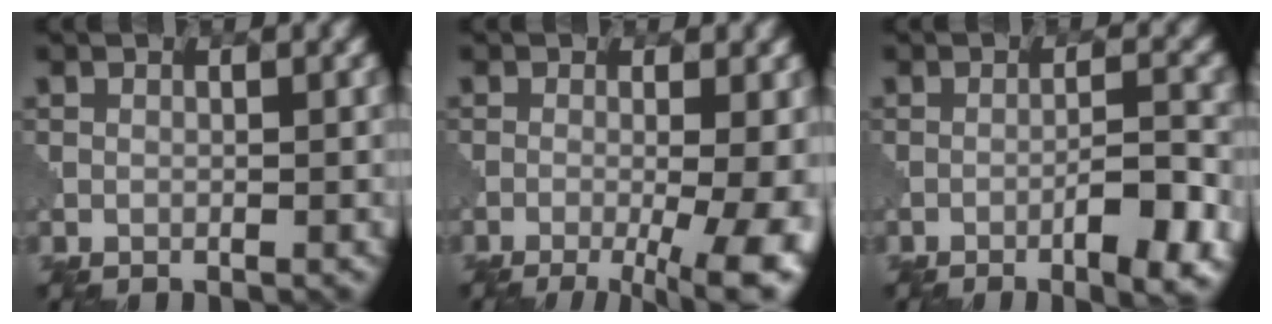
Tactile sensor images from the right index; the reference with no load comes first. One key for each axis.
{"total": 10.2, "fx": -3.0, "fy": 3.7, "fz": 9.0, "tx": -0.097, "ty": -0.002, "tz": -0.041}
{"total": 6.0, "fx": -2.8, "fy": 1.3, "fz": 5.1, "tx": -0.080, "ty": 0.005, "tz": -0.039}